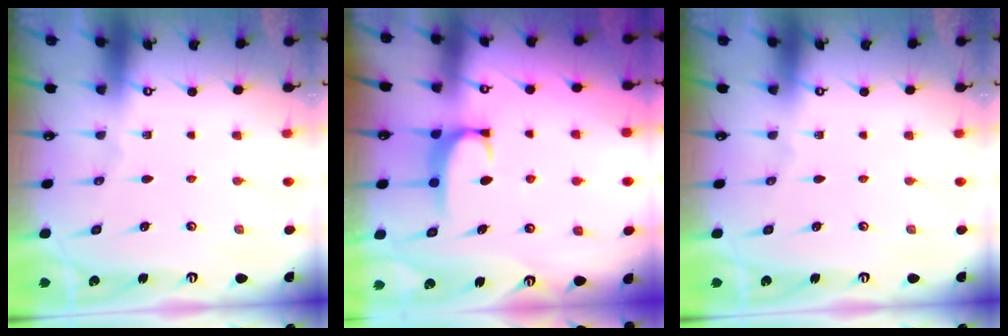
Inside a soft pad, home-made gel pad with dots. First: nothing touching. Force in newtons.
{"total": 1.9, "press": 1.8, "slide": 0.5}
{"total": 0.0}